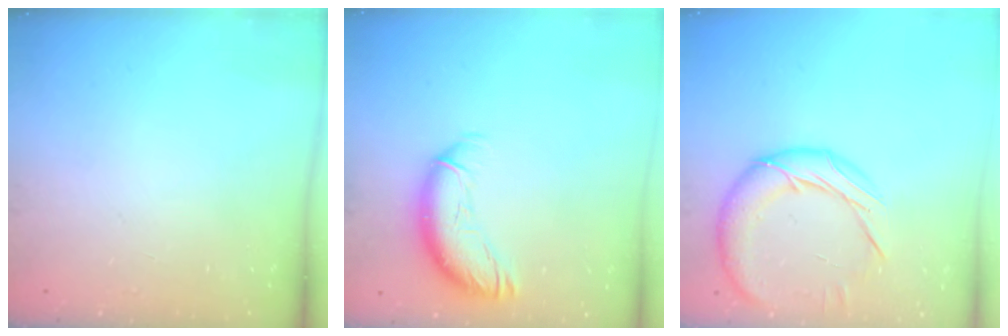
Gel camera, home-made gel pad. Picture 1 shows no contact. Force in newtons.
{"total": 12.6, "press": 12.4, "slide": 1.8}
{"total": 14.2, "press": 14.2, "slide": 0.8}